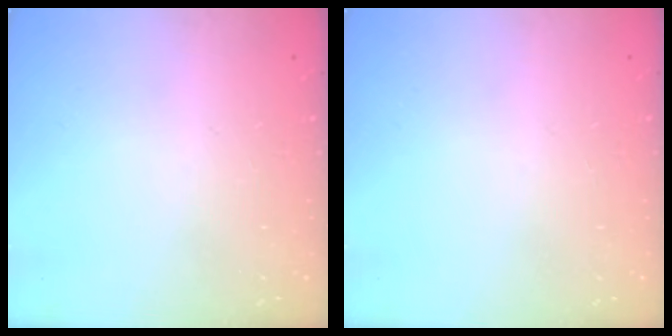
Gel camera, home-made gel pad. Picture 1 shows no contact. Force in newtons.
{"total": 0.0}